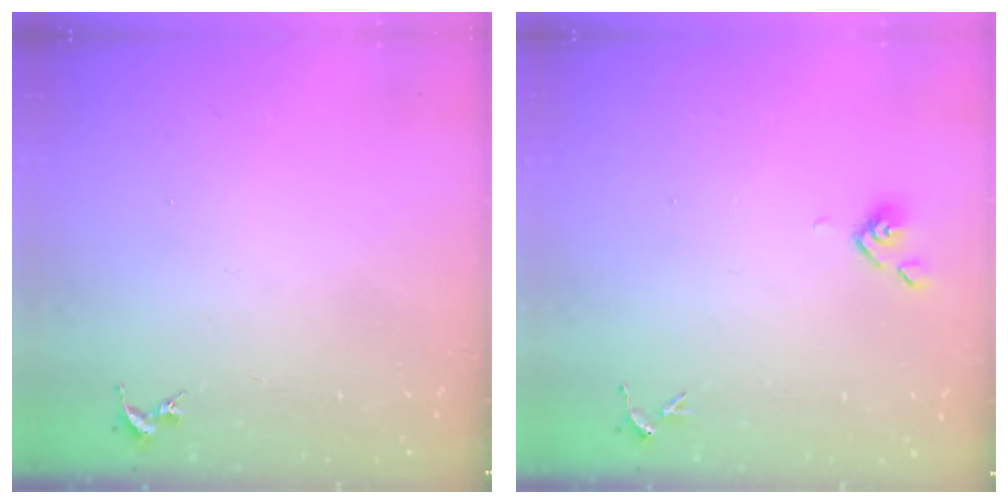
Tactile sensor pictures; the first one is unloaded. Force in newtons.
{"total": 3.8, "press": 3.7, "slide": 0.8}